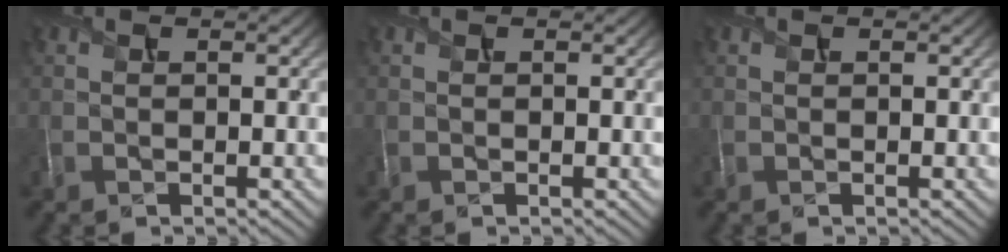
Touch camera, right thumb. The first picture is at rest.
{"total": 0.0}
{"total": 0.0}